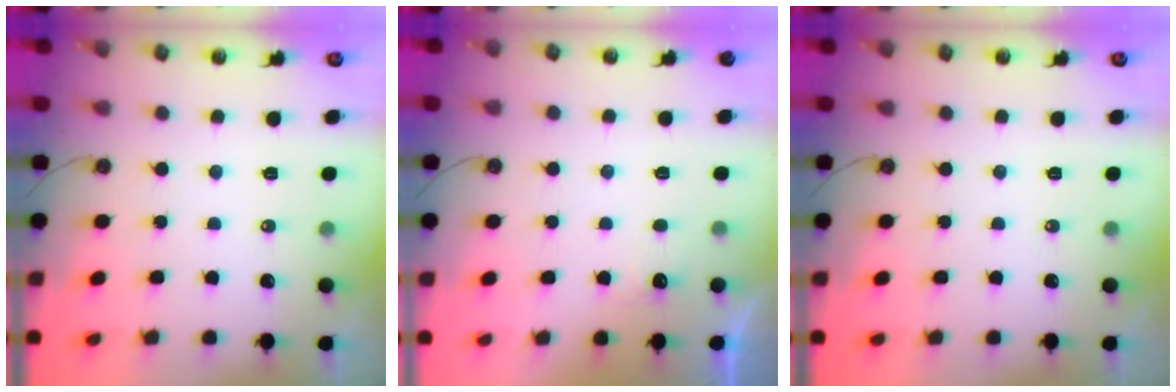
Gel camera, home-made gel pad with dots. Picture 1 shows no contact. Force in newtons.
{"total": 4.1, "press": 3.9, "slide": 1.1}
{"total": 0.0}